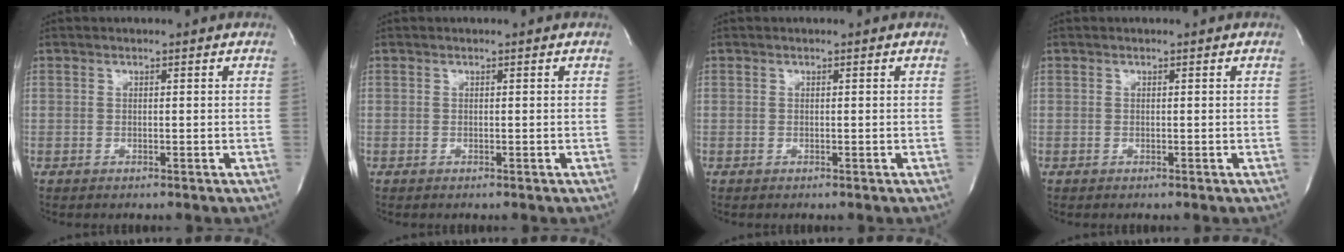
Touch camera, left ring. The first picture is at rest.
{"total": 0.0}
{"total": 0.0}
{"total": 0.0}